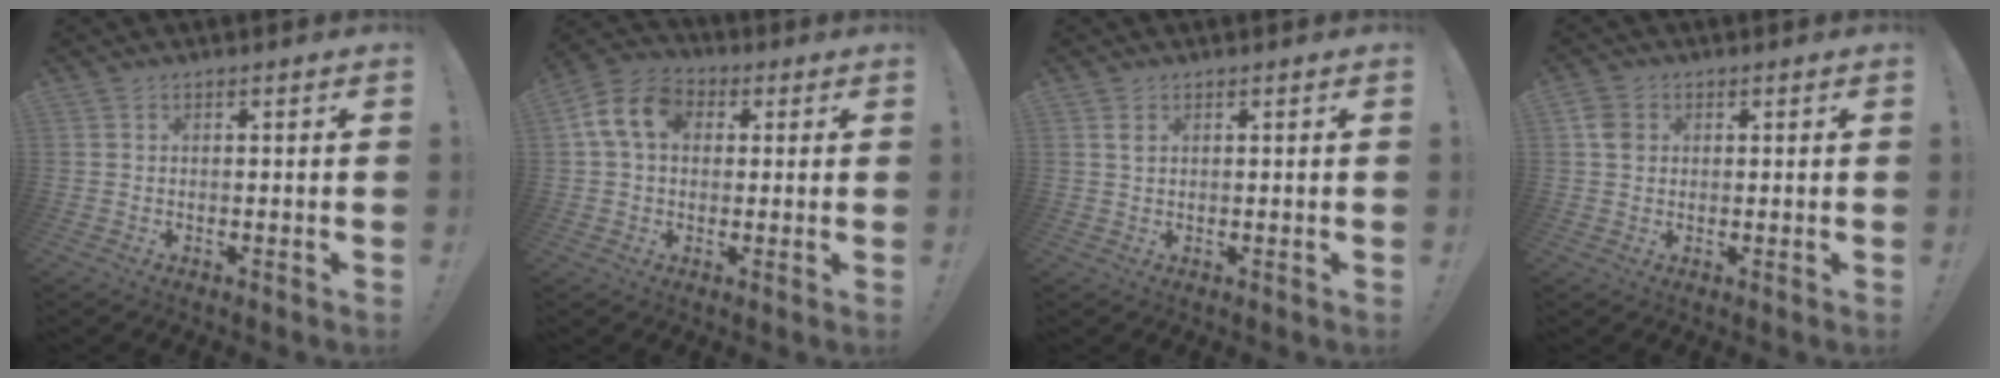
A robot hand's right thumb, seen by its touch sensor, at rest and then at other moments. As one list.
[{"total": 12.1, "force": [2.9, 8.9, 7.7], "torque": [-0.130, 0.011, 0.059]}, {"total": 1.3, "force": [0.7, 0.6, 0.9], "torque": [-0.013, -0.002, 0.011]}, {"total": 4.3, "force": [0.8, 3.6, 2.1], "torque": [-0.016, 0.002, 0.015]}]